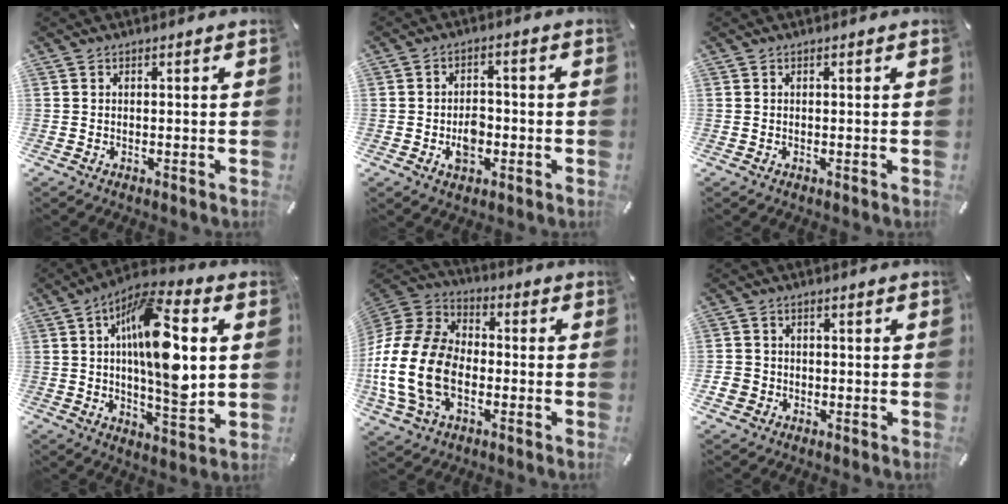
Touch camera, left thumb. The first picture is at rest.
{"total": 5.4, "force": [-1.6, 3.6, 3.7], "torque": [-0.063, 0.007, -0.030]}
{"total": 0.0}
{"total": 17.9, "force": [3.1, 7.1, 16.2], "torque": [-0.283, -0.006, 0.047]}
{"total": 20.0, "force": [-4.8, 14.5, 12.8], "torque": [-0.289, 0.027, -0.085]}
{"total": 3.6, "force": [-1.3, 3.2, 0.8], "torque": [-0.012, 0.007, -0.024]}